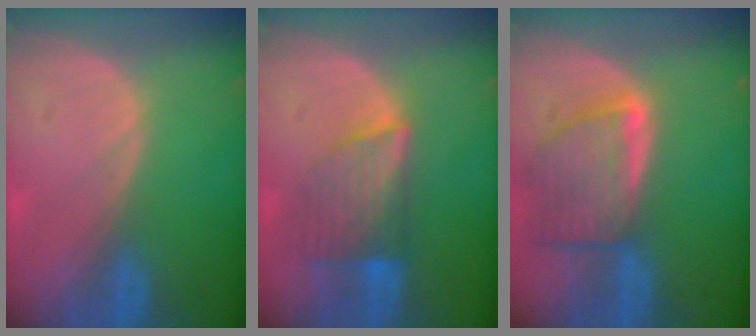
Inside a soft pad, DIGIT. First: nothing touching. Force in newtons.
{"total": 7.0, "press": 6.4, "slide": 2.8}
{"total": 7.9, "press": 7.2, "slide": 3.3}